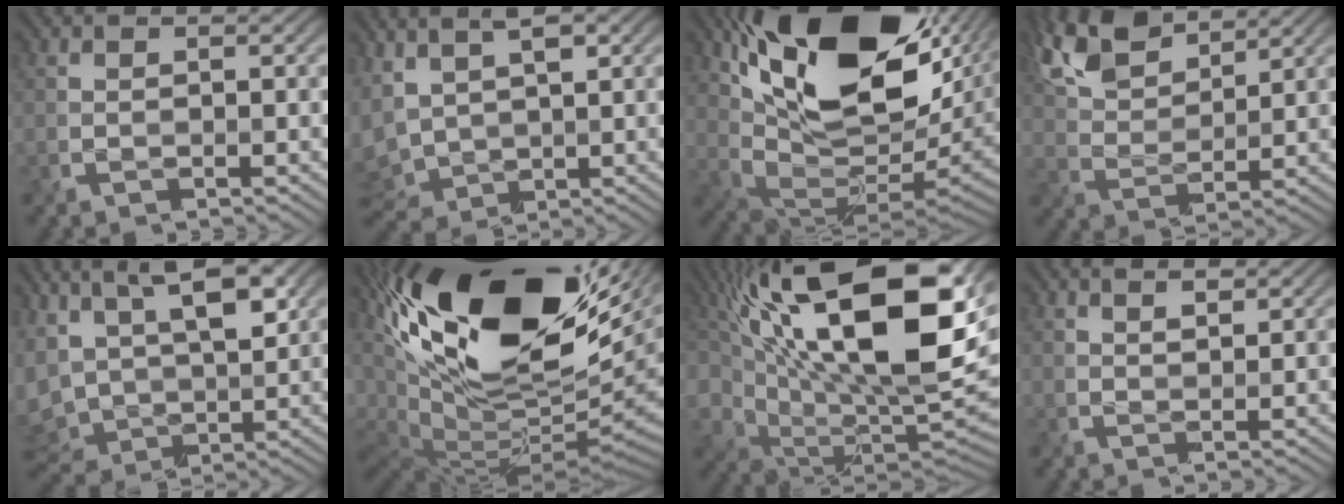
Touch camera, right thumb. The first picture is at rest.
{"total": 7.6, "force": [2.0, 4.4, 5.8], "torque": [-0.163, 0.000, 0.039]}
{"total": 19.2, "force": [8.7, 9.7, 14.1], "torque": [-0.261, -0.005, 0.172]}
{"total": 10.1, "force": [6.6, 4.6, 6.0], "torque": [-0.151, 0.022, 0.128]}
{"total": 12.2, "force": [4.3, 6.5, 9.5], "torque": [-0.218, 0.004, 0.077]}
{"total": 21.3, "force": [5.7, 9.2, 18.4], "torque": [-0.357, -0.003, 0.115]}
{"total": 20.9, "force": [7.2, 11.0, 16.2], "torque": [-0.303, 0.017, 0.130]}
{"total": 1.7, "force": [1.2, 0.6, 1.1], "torque": [-0.015, -0.001, 0.025]}